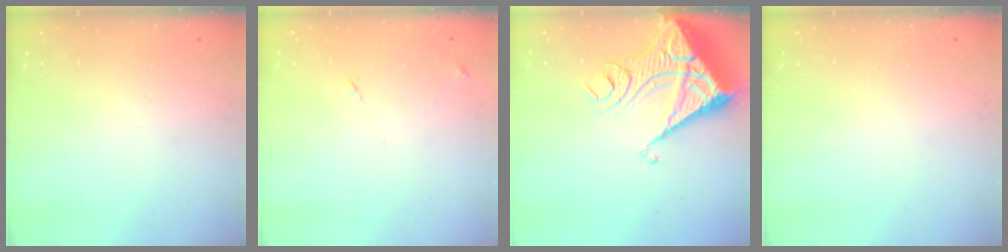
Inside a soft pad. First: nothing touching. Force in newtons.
{"total": 7.4, "press": 7.4, "slide": 0.7}
{"total": 13.8, "press": 13.7, "slide": 1.9}
{"total": 0.0}